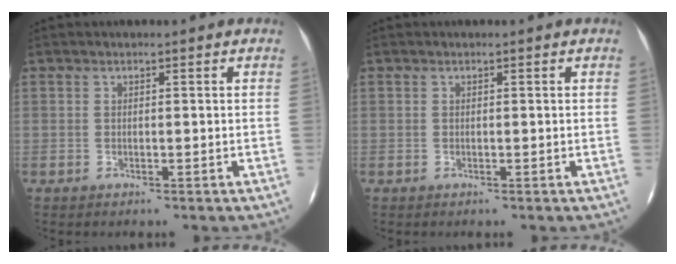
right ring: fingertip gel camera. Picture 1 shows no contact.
{"total": 0.0}